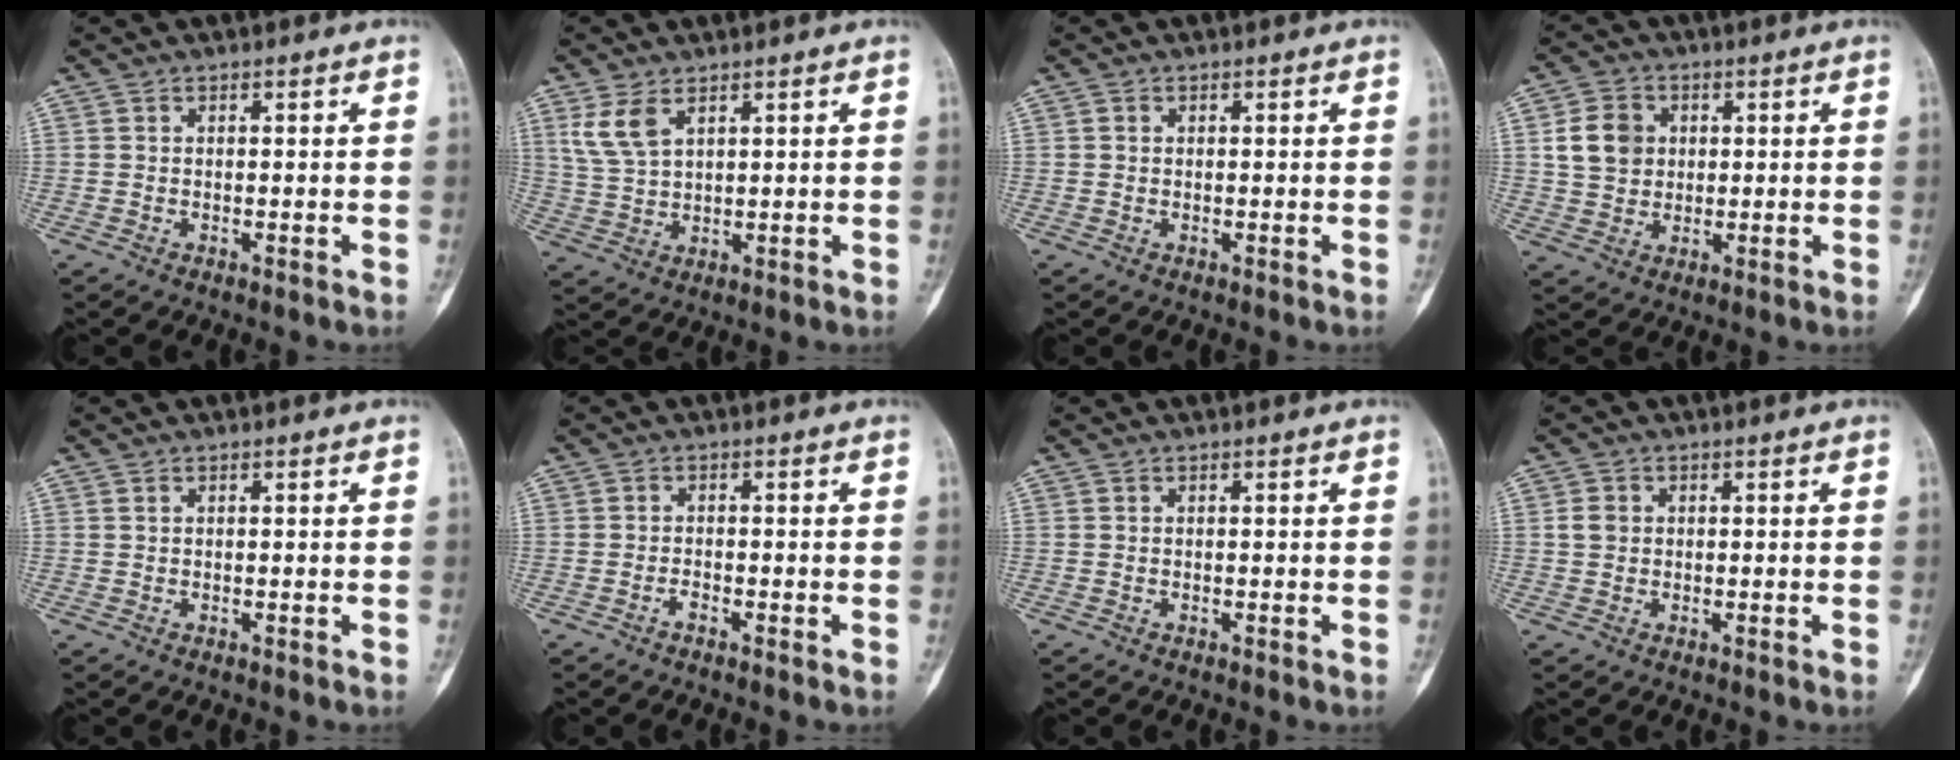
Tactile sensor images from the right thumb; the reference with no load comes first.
{"total": 6.1, "force": [3.1, 3.1, 4.1], "torque": [-0.085, -0.008, 0.074]}
{"total": 0.5, "force": [0.1, 0.5, 0.2], "torque": [-0.001, 0.002, 0.002]}
{"total": 7.7, "force": [1.7, 6.4, 3.9], "torque": [-0.050, -0.002, 0.031]}
{"total": 0.0}
{"total": 1.0, "force": [-0.8, 0.3, 0.5], "torque": [-0.010, 0.006, -0.017]}
{"total": 0.0}
{"total": 2.3, "force": [0.3, 2.0, 1.0], "torque": [-0.013, 0.004, 0.005]}